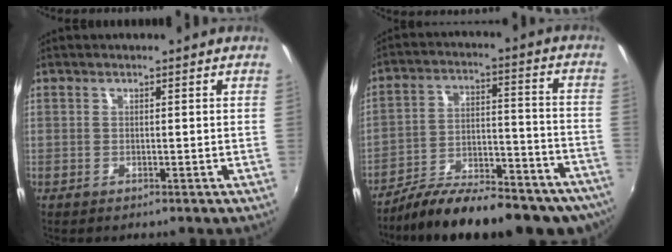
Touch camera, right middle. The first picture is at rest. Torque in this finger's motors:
{"motor_torque": [1.41, -0.72, 0.29, 0.11]}